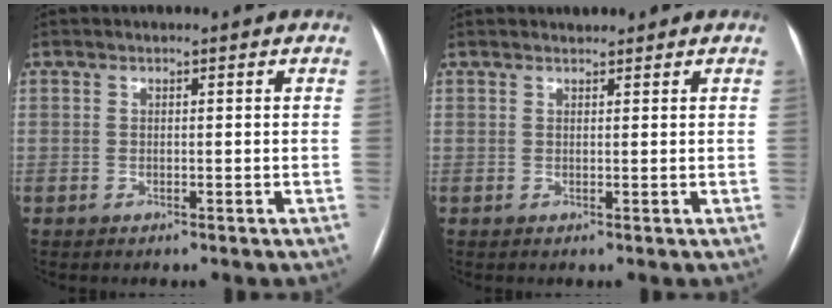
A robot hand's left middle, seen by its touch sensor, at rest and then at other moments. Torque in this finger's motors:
{"motor_torque": [0.01, 0.00, -0.05, -0.01]}